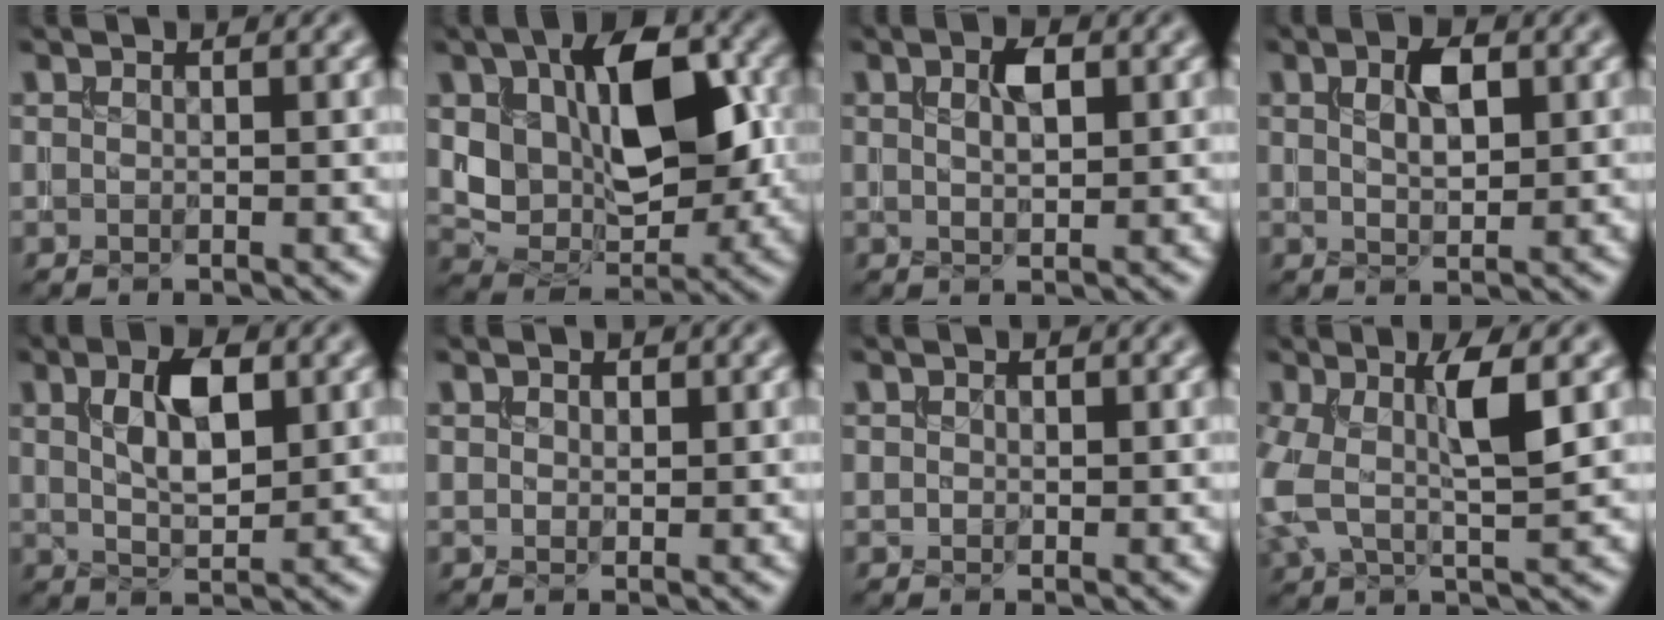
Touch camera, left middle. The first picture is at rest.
{"total": 10.2, "force": [1.7, 6.0, 8.0], "torque": [-0.139, -0.005, 0.032]}
{"total": 2.5, "force": [0.9, 1.2, 2.0], "torque": [-0.037, -0.001, 0.015]}
{"total": 3.2, "force": [1.1, 1.6, 2.6], "torque": [-0.048, 0.000, 0.022]}
{"total": 4.8, "force": [1.5, 2.2, 4.0], "torque": [-0.079, 0.001, 0.027]}
{"total": 0.9, "force": [0.5, 0.7, 0.3], "torque": [-0.003, -0.007, 0.007]}
{"total": 0.5, "force": [-0.1, 0.5, 0.1], "torque": [-0.001, -0.005, -0.003]}
{"total": 5.7, "force": [0.6, 2.1, 5.3], "torque": [-0.119, 0.003, 0.008]}